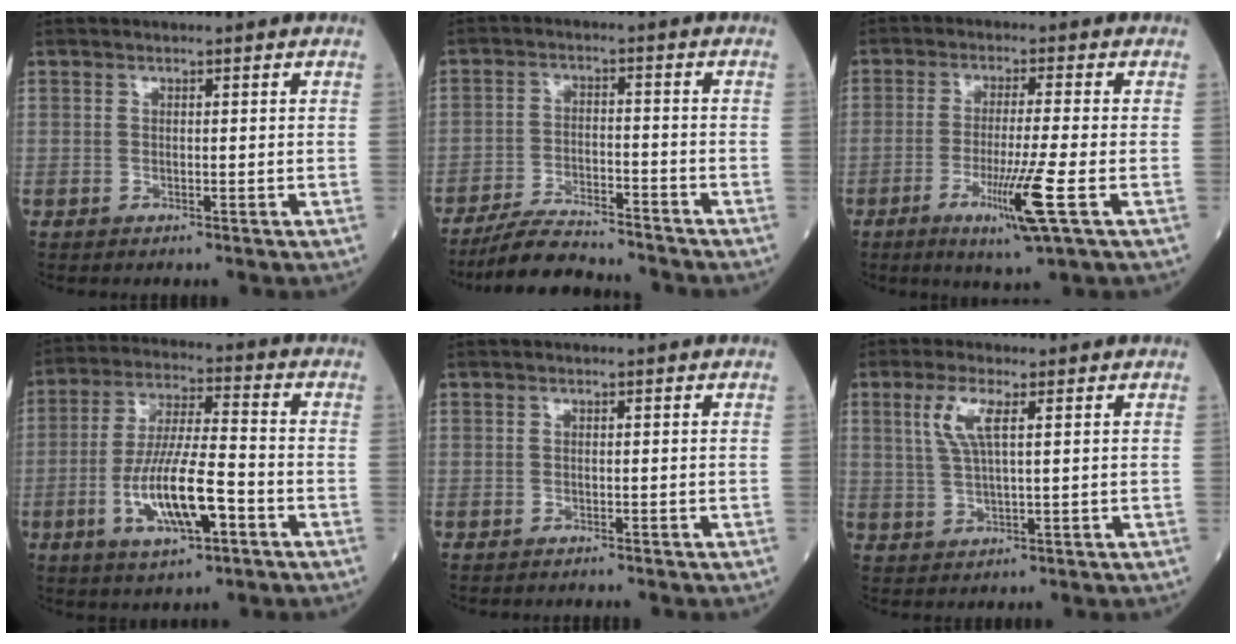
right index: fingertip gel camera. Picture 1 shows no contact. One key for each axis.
{"total": 9.9, "fx": -9.3, "fy": 1.0, "fz": 3.2, "tx": -0.049, "ty": -0.007, "tz": -0.161}
{"total": 8.5, "fx": -3.3, "fy": -1.0, "fz": 7.8, "tx": -0.142, "ty": -0.027, "tz": -0.059}
{"total": 12.5, "fx": -4.2, "fy": 2.6, "fz": 11.5, "tx": -0.225, "ty": -0.004, "tz": -0.073}
{"total": 0.7, "fx": -0.6, "fy": 0.1, "fz": 0.0, "tx": -0.002, "ty": 0.000, "tz": -0.013}
{"total": 5.0, "fx": 1.9, "fy": 0.8, "fz": 4.5, "tx": -0.103, "ty": 0.006, "tz": 0.043}